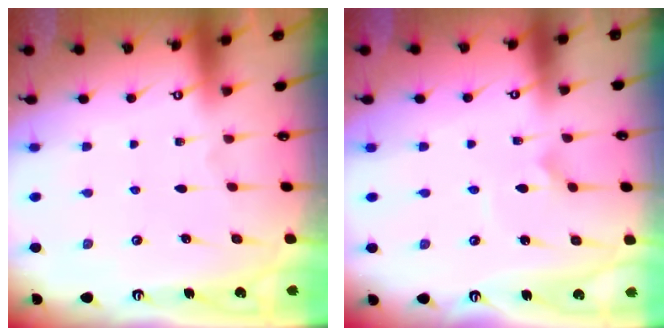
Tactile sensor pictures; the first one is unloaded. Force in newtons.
{"total": 2.8, "press": 2.8, "slide": 0.2}